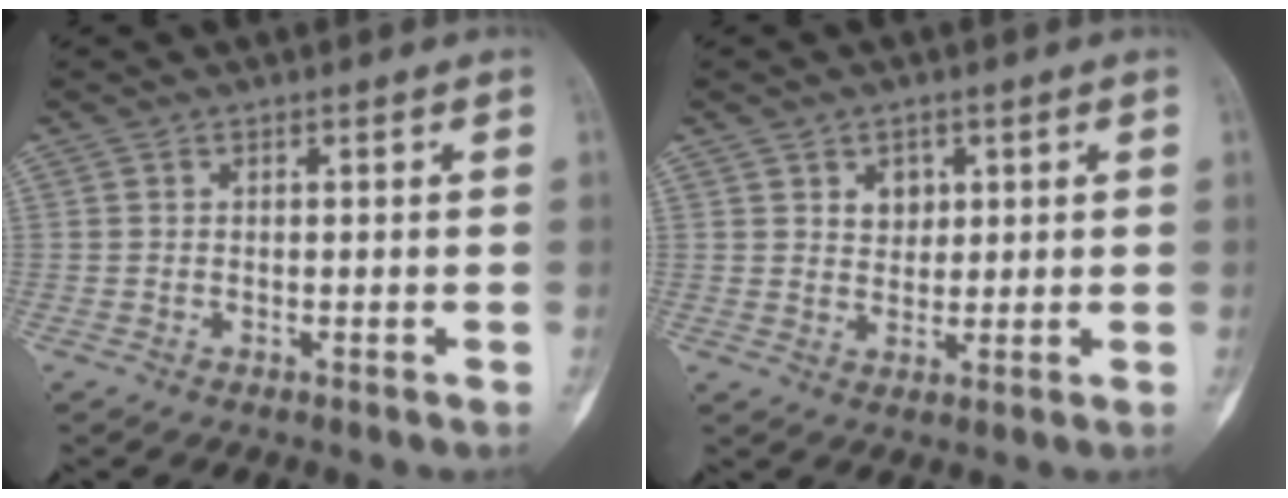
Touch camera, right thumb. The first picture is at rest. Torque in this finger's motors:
{"motor_torque": [-0.23, 0.23, 0.05, 0.04, 0.04]}